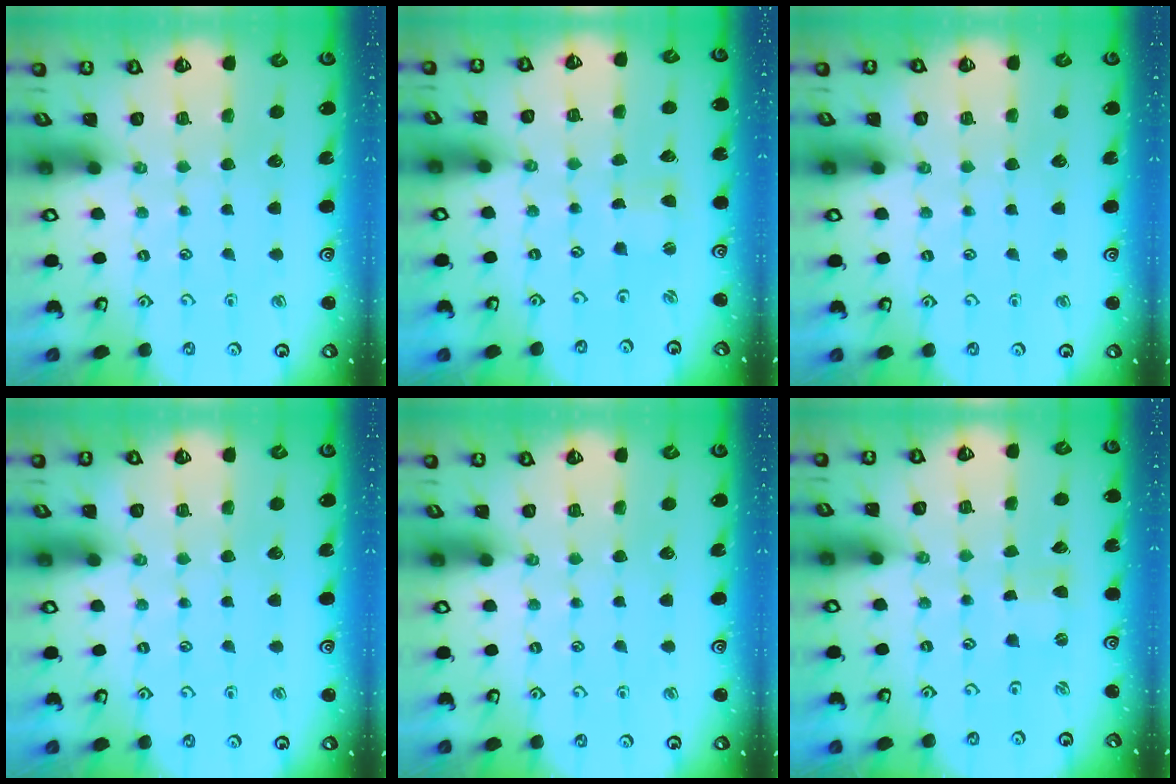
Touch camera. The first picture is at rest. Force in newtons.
{"total": 0.7, "press": 0.7, "slide": 0.2}
{"total": 0.0}
{"total": 0.0}
{"total": 0.0}
{"total": 0.0}